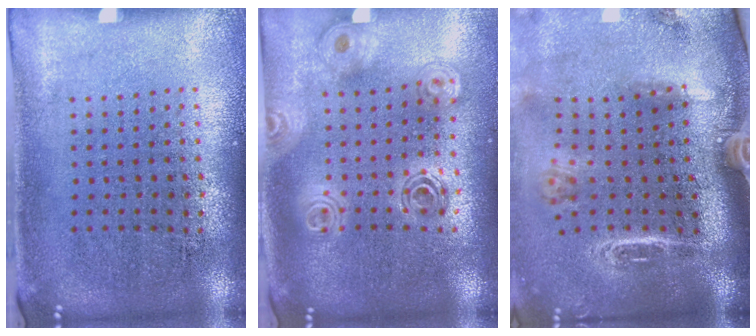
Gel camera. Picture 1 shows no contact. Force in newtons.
{"total": 1.8, "press": 1.6, "slide": 0.9}
{"total": 3.0, "press": 2.1, "slide": 2.1}